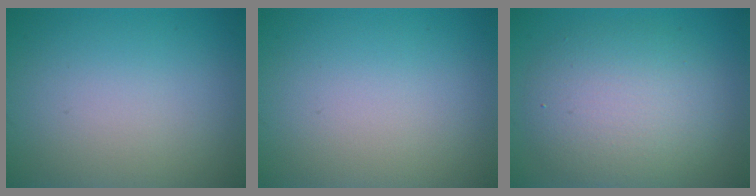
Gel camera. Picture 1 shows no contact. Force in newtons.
{"total": 0.0}
{"total": 6.2, "press": 6.1, "slide": 0.4}